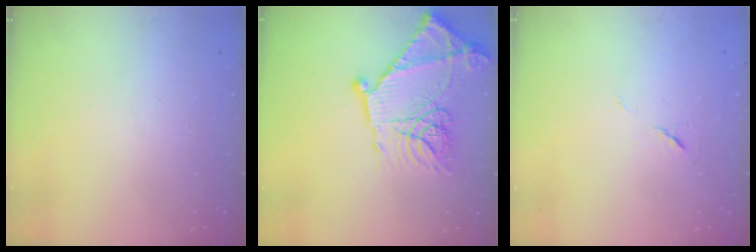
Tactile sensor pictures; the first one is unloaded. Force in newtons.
{"total": 21.3, "press": 21.2, "slide": 1.6}
{"total": 6.0, "press": 5.5, "slide": 2.3}